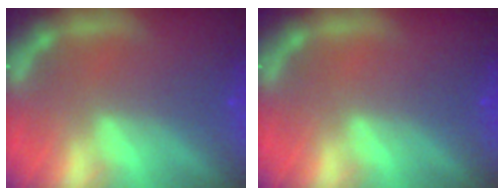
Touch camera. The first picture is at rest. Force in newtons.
{"total": 0.0}